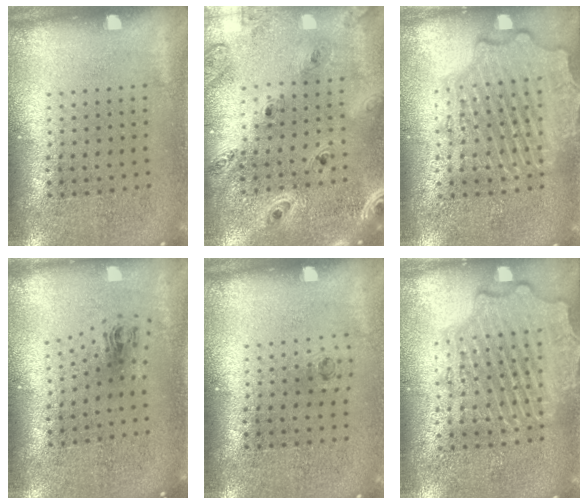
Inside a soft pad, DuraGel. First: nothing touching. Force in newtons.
{"total": 1.4, "press": 1.4, "slide": 0.2}
{"total": 2.6, "press": 2.6, "slide": 0.3}
{"total": 1.0, "press": 0.4, "slide": 0.9}
{"total": 0.5, "press": 0.2, "slide": 0.4}
{"total": 2.6, "press": 2.6, "slide": 0.3}